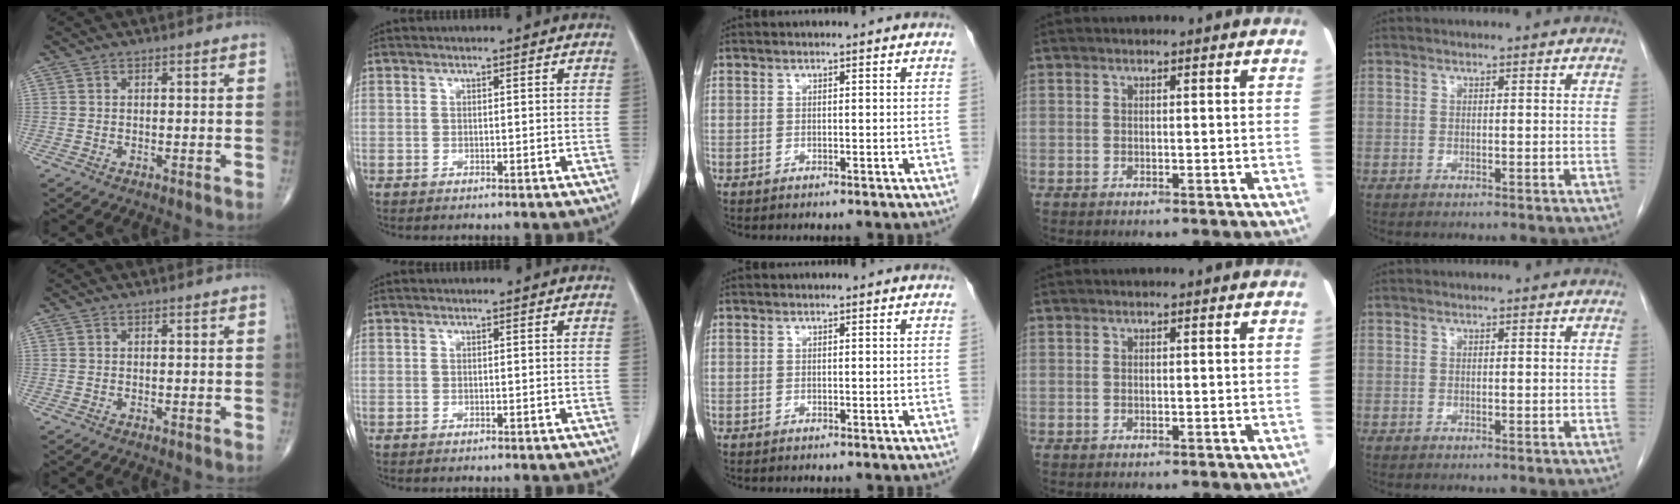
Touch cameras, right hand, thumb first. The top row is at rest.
{}